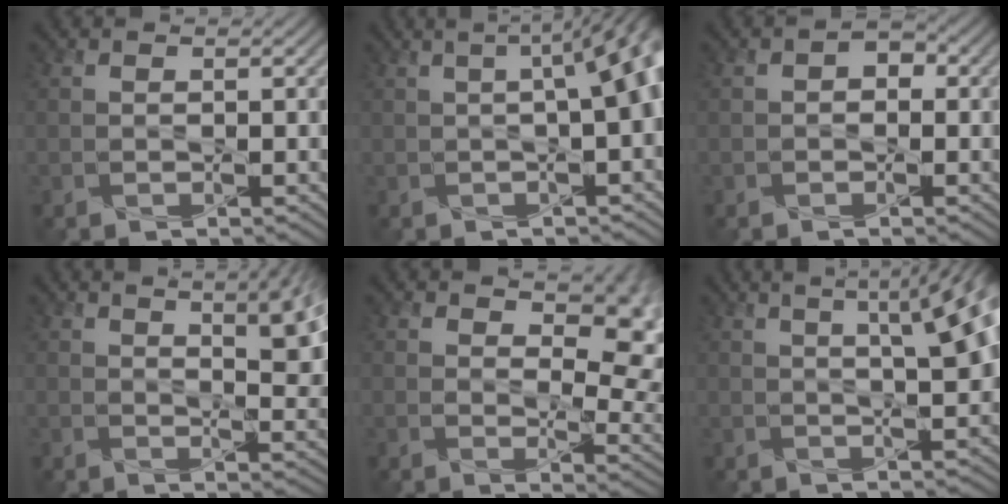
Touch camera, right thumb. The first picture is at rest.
{"total": 8.7, "force": [0.5, 2.9, 8.2], "torque": [-0.072, 0.027, -0.006]}
{"total": 1.7, "force": [-0.2, 1.3, 1.1], "torque": [-0.019, 0.000, -0.009]}
{"total": 10.8, "force": [4.2, 4.1, 9.1], "torque": [-0.116, 0.009, 0.061]}
{"total": 10.4, "force": [3.9, 5.8, 7.7], "torque": [-0.107, -0.022, 0.072]}
{"total": 10.9, "force": [3.2, 3.5, 9.9], "torque": [-0.098, 0.045, 0.027]}